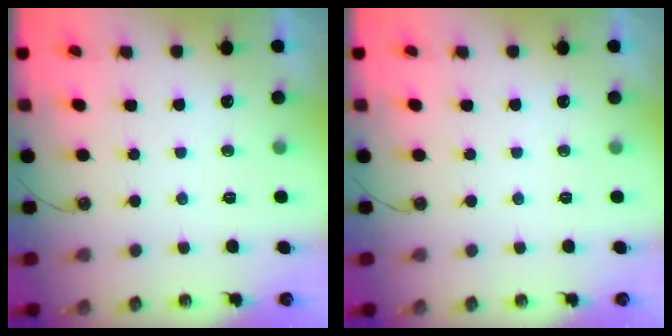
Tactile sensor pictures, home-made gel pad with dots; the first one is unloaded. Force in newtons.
{"total": 0.0}